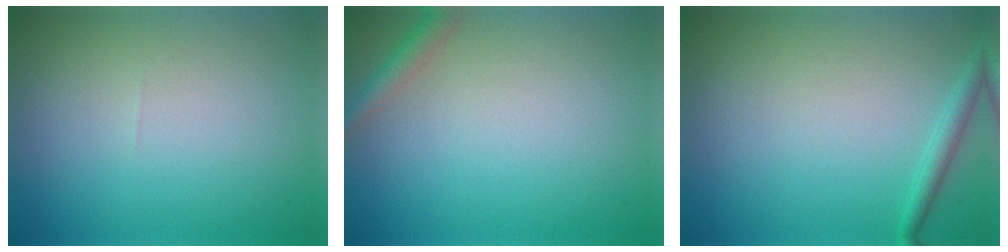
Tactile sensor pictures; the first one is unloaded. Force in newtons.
{"total": 1.6, "press": 1.6, "slide": 0.1}
{"total": 1.5, "press": 1.4, "slide": 0.1}